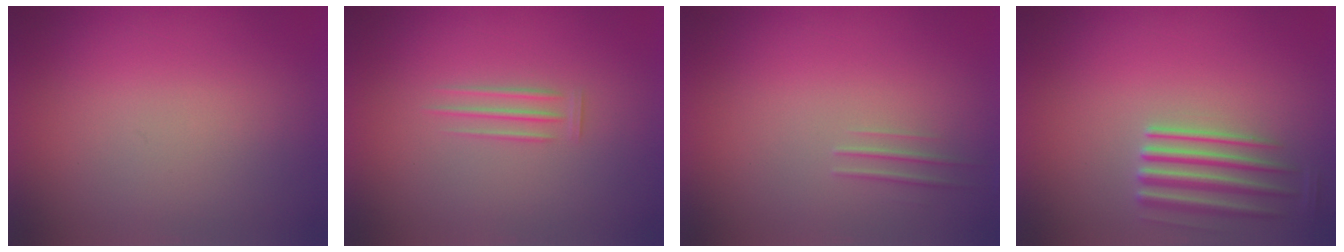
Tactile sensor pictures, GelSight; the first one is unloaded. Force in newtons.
{"total": 1.6}
{"total": 1.7}
{"total": 4.2}